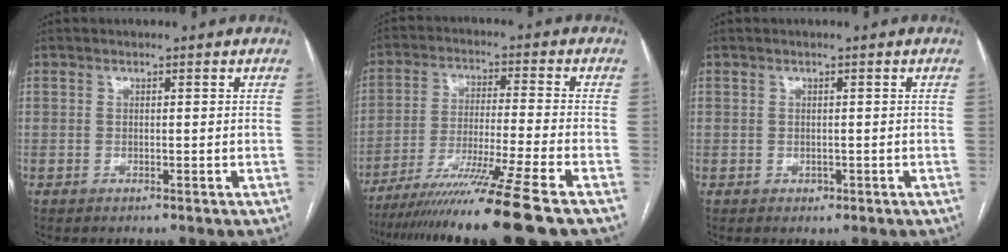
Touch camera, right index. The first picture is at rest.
{"total": 15.6, "force": [-12.0, -3.1, 9.4], "torque": [-0.163, -0.050, -0.200]}
{"total": 1.0, "force": [-0.4, 0.9, 0.2], "torque": [-0.002, 0.003, -0.003]}